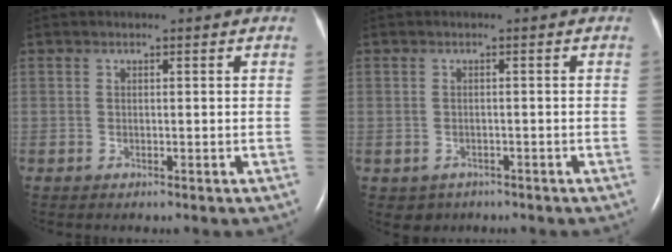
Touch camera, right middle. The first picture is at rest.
{"total": 2.3, "force": [-1.4, 1.8, 0.2], "torque": [-0.009, 0.005, -0.016]}